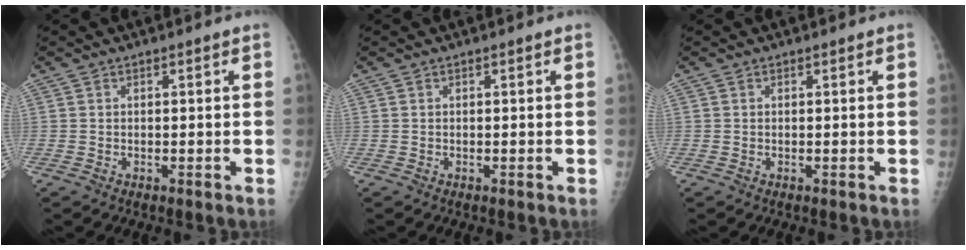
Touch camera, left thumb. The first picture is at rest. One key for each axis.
{"total": 0.0}
{"total": 0.0}